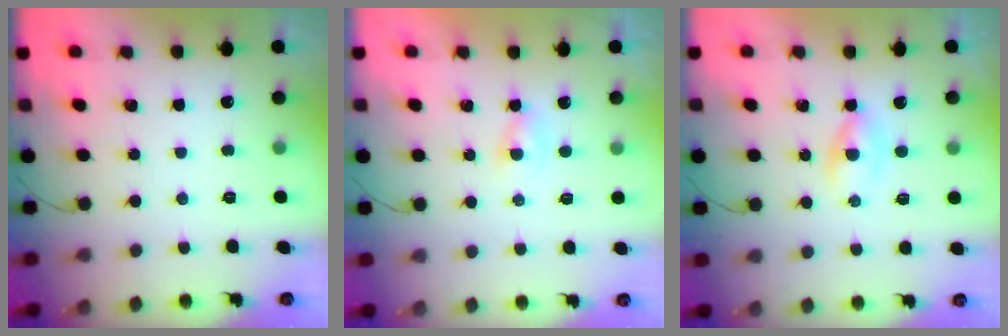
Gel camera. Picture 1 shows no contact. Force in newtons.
{"total": 1.3, "press": 1.1, "slide": 0.8}
{"total": 2.1, "press": 1.7, "slide": 1.2}